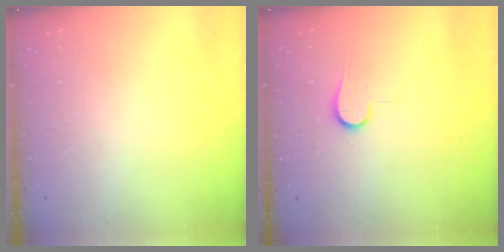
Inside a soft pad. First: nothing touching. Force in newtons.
{"total": 6.3, "press": 6.2, "slide": 0.8}